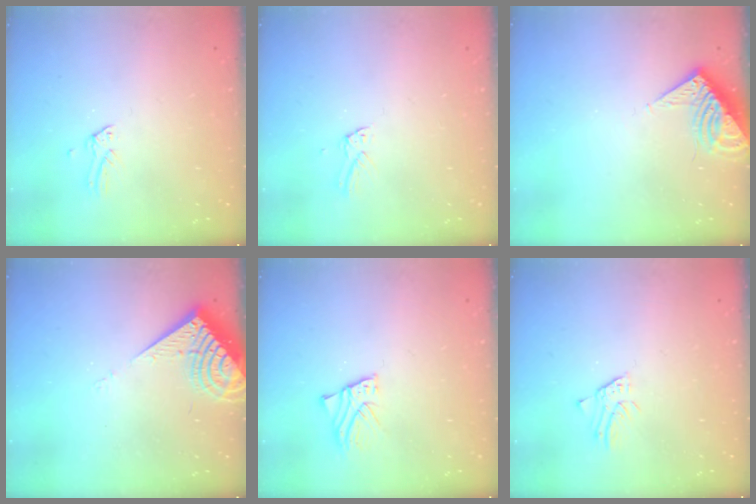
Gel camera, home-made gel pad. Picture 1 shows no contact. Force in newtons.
{"total": 1.5, "press": 1.5, "slide": 0.1}
{"total": 7.6, "press": 7.5, "slide": 0.9}
{"total": 9.4, "press": 9.3, "slide": 1.3}
{"total": 1.8, "press": 1.8, "slide": 0.1}
{"total": 0.9, "press": 0.9, "slide": 0.1}